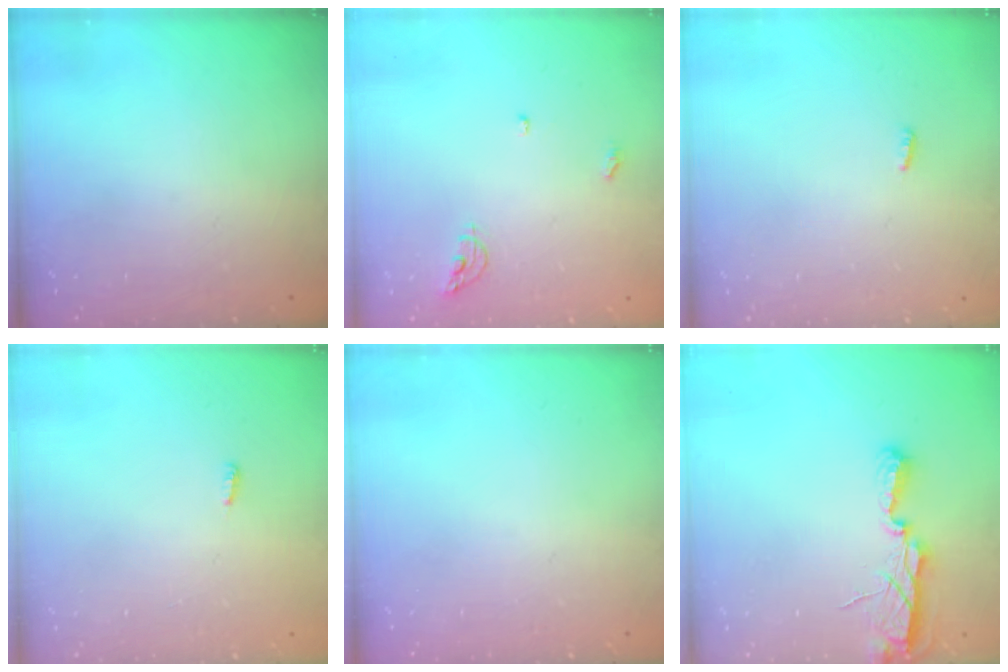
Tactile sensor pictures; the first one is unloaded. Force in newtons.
{"total": 6.3, "press": 6.2, "slide": 0.6}
{"total": 3.0, "press": 2.9, "slide": 0.8}
{"total": 3.6, "press": 3.4, "slide": 1.0}
{"total": 0.0}
{"total": 7.3, "press": 7.3, "slide": 0.5}